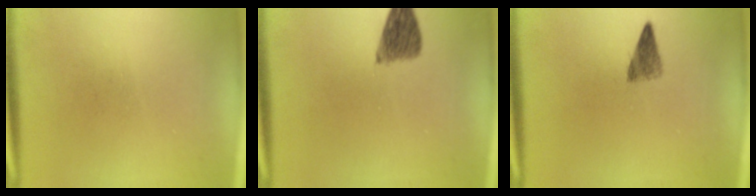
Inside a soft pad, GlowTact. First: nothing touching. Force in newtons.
{"total": 4.5}
{"total": 2.8}